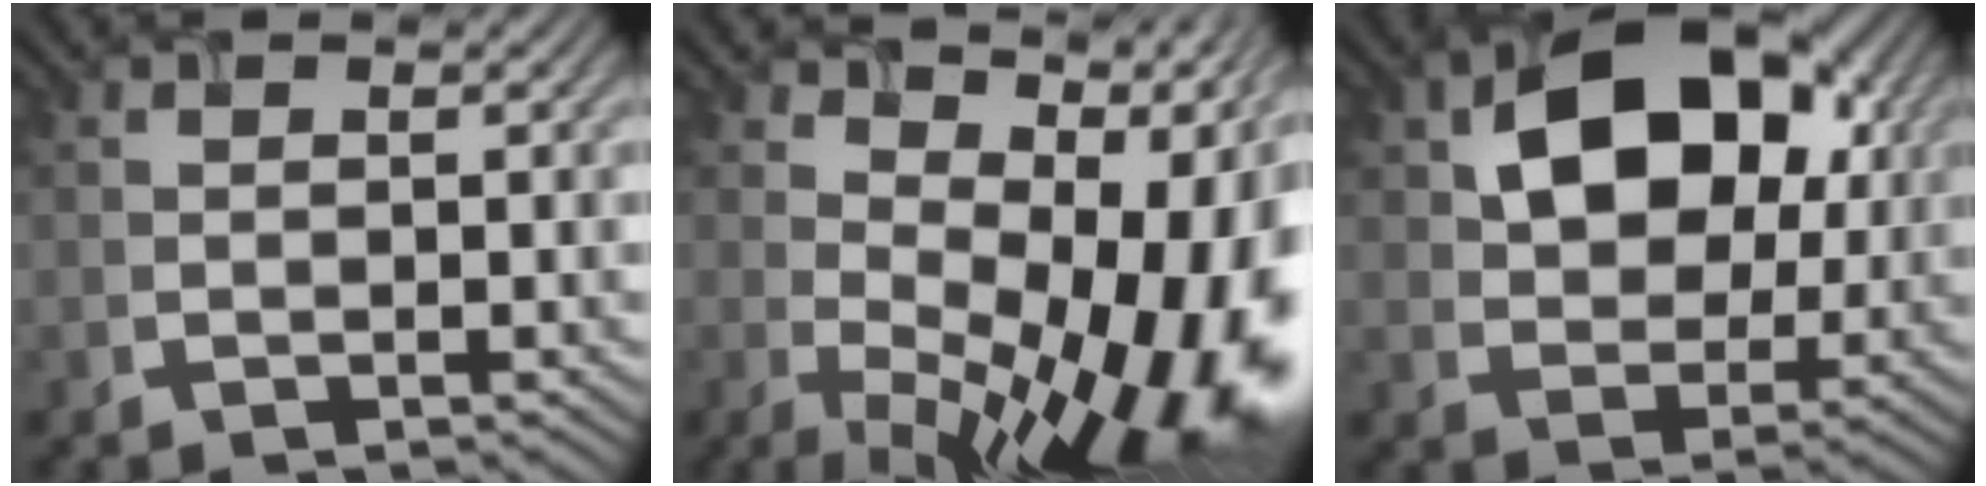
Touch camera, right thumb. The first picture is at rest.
{"total": 16.6, "force": [1.4, 8.4, 14.3], "torque": [-0.164, -0.011, 0.053]}
{"total": 12.6, "force": [3.8, 8.6, 8.4], "torque": [-0.135, 0.012, 0.062]}